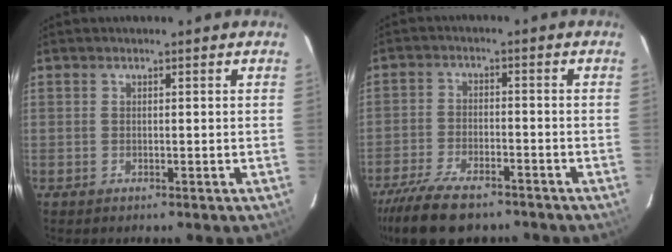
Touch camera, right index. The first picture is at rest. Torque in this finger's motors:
{"motor_torque": [1.15, -0.99, 0.35, 0.11]}